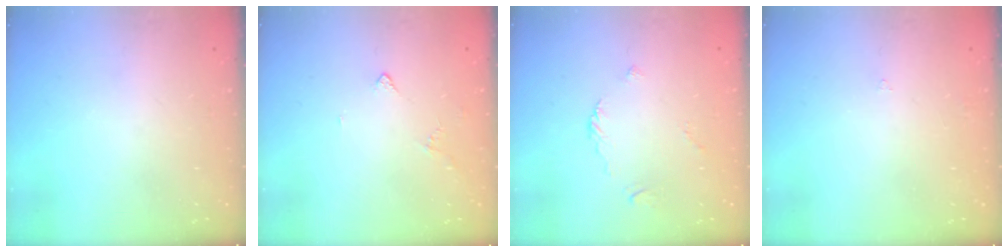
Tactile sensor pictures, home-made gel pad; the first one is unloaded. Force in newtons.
{"total": 1.8, "press": 1.7, "slide": 0.4}
{"total": 2.5, "press": 2.4, "slide": 0.7}
{"total": 1.6, "press": 1.5, "slide": 0.4}